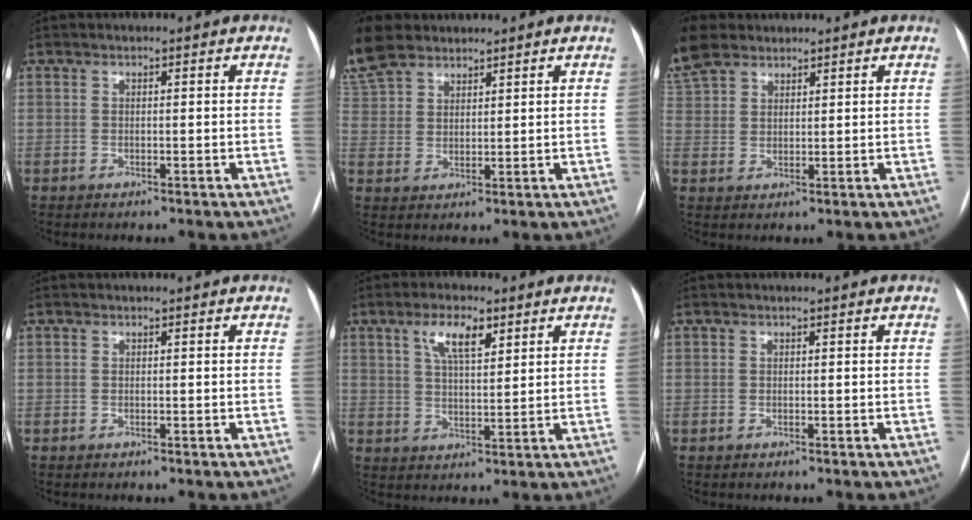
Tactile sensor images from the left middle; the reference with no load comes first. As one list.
[{"total": 8.6, "force": [7.5, 3.1, 2.7], "torque": [-0.099, 0.016, 0.160]}, {"total": 5.6, "force": [5.0, 1.7, 1.8], "torque": [-0.067, 0.012, 0.116]}, {"total": 0.0}, {"total": 6.2, "force": [3.4, 2.0, 4.8], "torque": [-0.093, 0.008, 0.060]}, {"total": 0.0}]